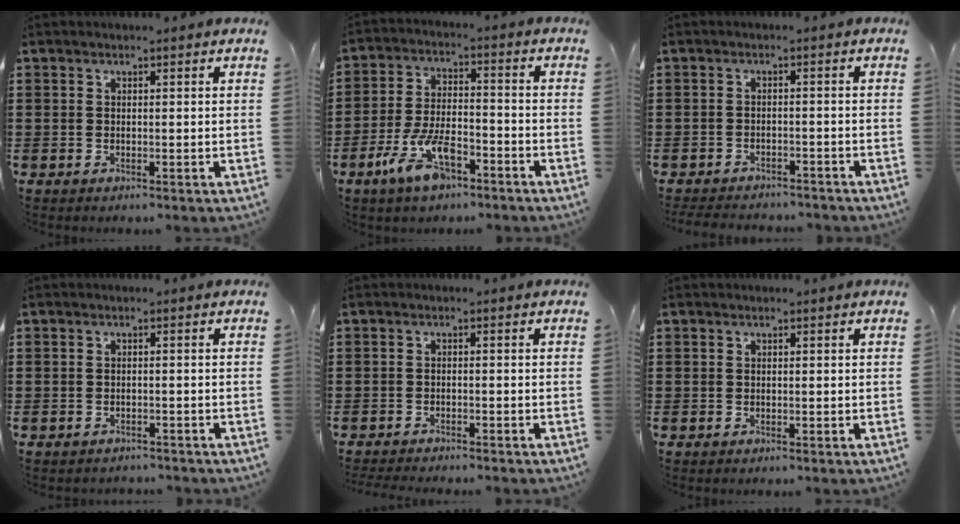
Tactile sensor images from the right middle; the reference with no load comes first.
{"total": 9.4, "force": [-5.2, 3.8, 6.9], "torque": [-0.155, 0.002, -0.099]}
{"total": 2.6, "force": [-2.6, 0.3, 0.1], "torque": [-0.007, -0.003, -0.055]}
{"total": 1.0, "force": [-1.0, 0.2, 0.0], "torque": [-0.004, 0.000, -0.021]}
{"total": 1.6, "force": [-1.6, 0.0, 0.1], "torque": [-0.005, 0.001, -0.033]}
{"total": 0.0}